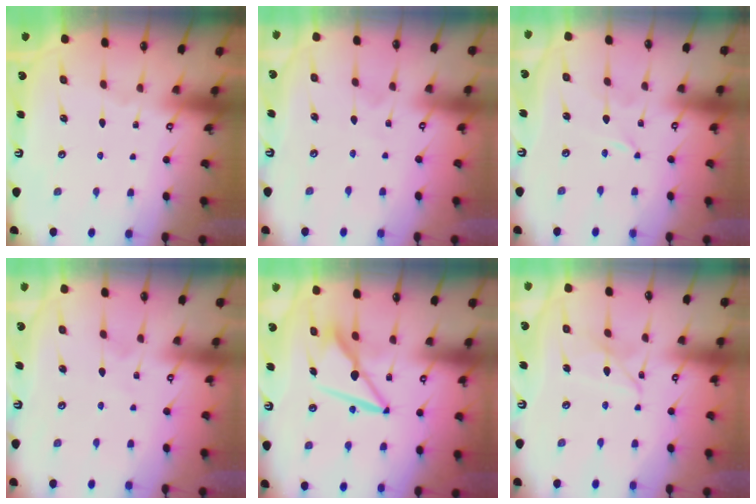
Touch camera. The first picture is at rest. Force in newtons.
{"total": 2.2, "press": 2.2, "slide": 0.2}
{"total": 0.0}
{"total": 2.2, "press": 2.2, "slide": 0.3}
{"total": 8.6, "press": 8.6, "slide": 1.2}
{"total": 5.8, "press": 5.7, "slide": 0.5}